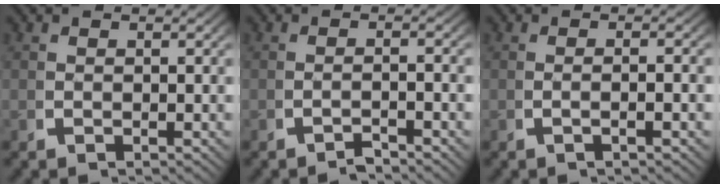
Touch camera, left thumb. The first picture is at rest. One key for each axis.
{"total": 1.6, "fx": -1.4, "fy": -0.2, "fz": 0.8, "tx": -0.011, "ty": 0.008, "tz": -0.029}
{"total": 1.7, "fx": -0.4, "fy": -0.3, "fz": 1.6, "tx": -0.033, "ty": 0.012, "tz": -0.010}